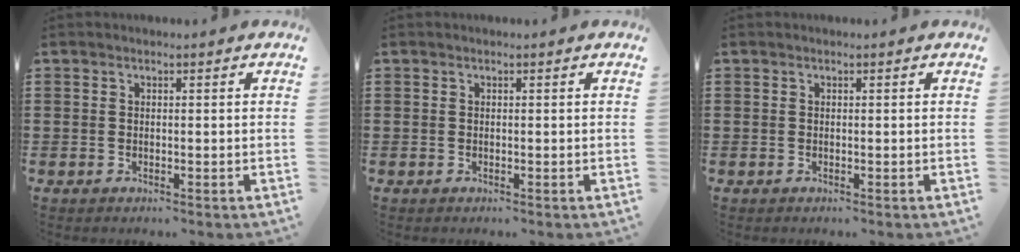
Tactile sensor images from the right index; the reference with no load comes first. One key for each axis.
{"total": 0.0}
{"total": 0.0}